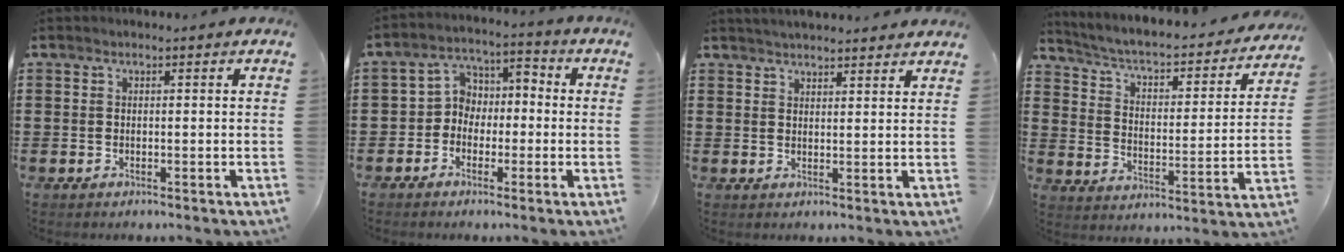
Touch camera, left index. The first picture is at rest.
{"total": 4.7, "force": [-2.4, 4.0, 1.0], "torque": [-0.041, 0.007, -0.057]}
{"total": 2.6, "force": [2.6, -0.1, 0.2], "torque": [-0.011, -0.005, 0.049]}
{"total": 3.6, "force": [2.8, 0.8, 2.1], "torque": [-0.057, -0.029, 0.036]}